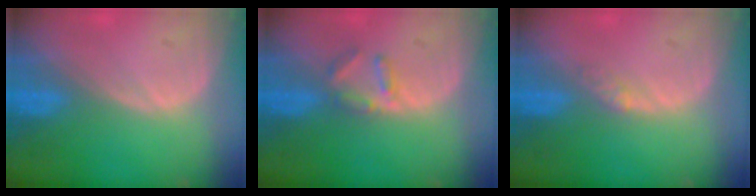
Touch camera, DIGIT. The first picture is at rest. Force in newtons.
{"total": 3.0, "press": 3.0, "slide": 0.4}
{"total": 1.8, "press": 1.6, "slide": 1.0}